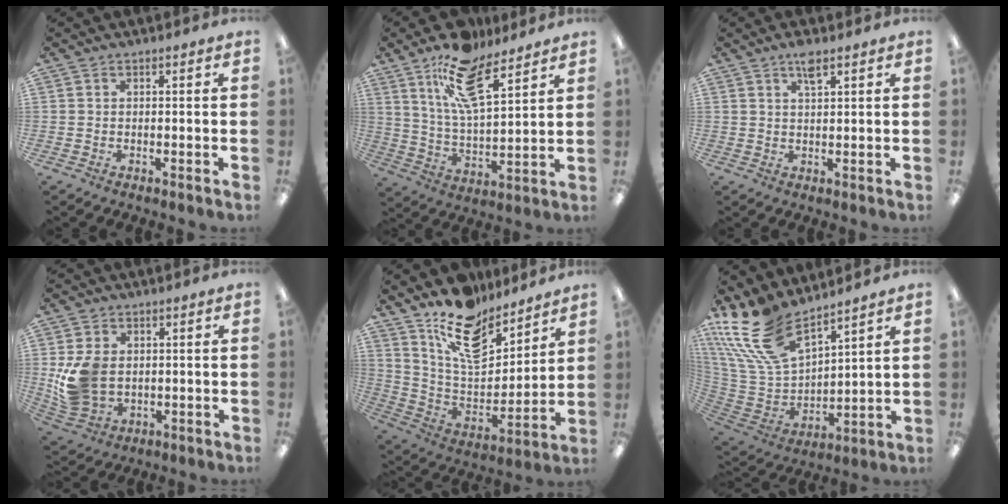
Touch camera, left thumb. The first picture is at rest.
{"total": 16.0, "force": [10.2, 6.1, 10.7], "torque": [-0.188, -0.035, 0.175]}
{"total": 3.6, "force": [2.5, 0.8, 2.5], "torque": [-0.048, -0.001, 0.042]}
{"total": 10.6, "force": [0.6, 7.9, 7.1], "torque": [-0.157, 0.007, 0.016]}
{"total": 15.5, "force": [11.1, 7.8, 7.3], "torque": [-0.135, -0.076, 0.203]}
{"total": 20.1, "force": [13.7, 9.6, 11.2], "torque": [-0.270, -0.073, 0.253]}